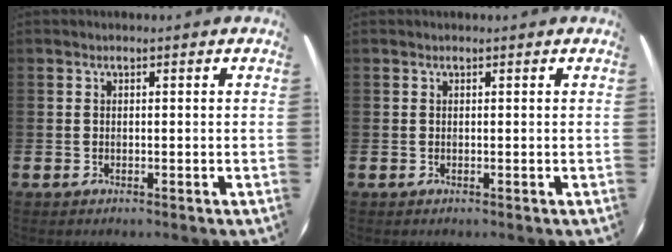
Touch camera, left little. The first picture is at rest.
{"total": 0.0}